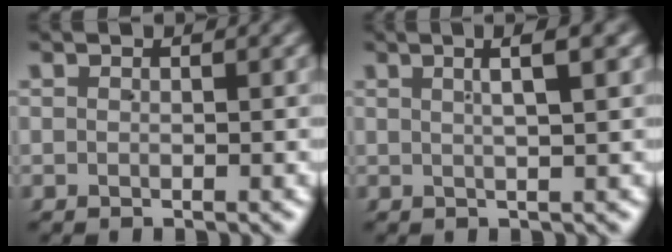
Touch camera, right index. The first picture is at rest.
{"total": 2.9, "force": [1.4, -0.3, 2.5], "torque": [-0.029, 0.013, 0.023]}